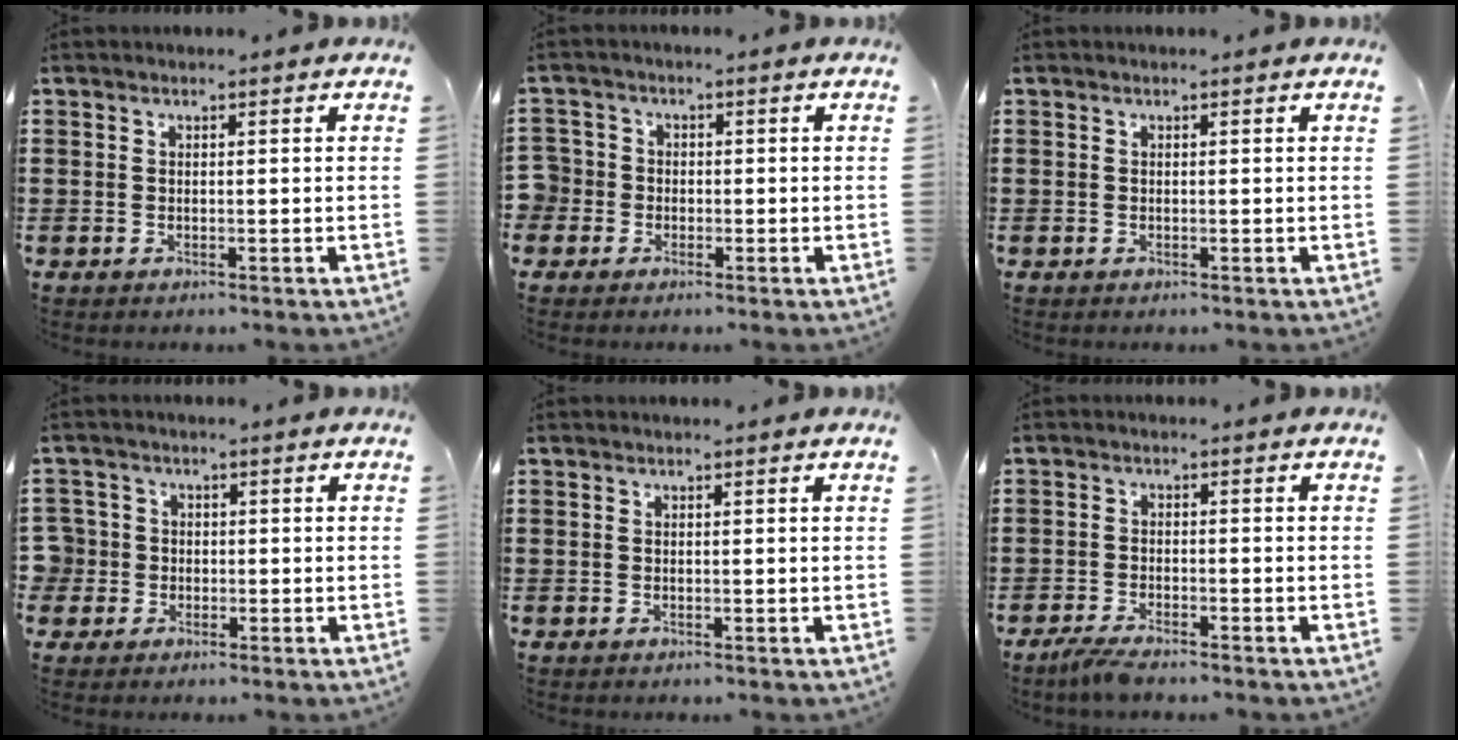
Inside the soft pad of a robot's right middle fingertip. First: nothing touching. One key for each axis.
{"total": 3.1, "fx": -1.1, "fy": 2.9, "fz": 0.2, "tx": -0.033, "ty": 0.001, "tz": -0.032}
{"total": 0.0}
{"total": 3.5, "fx": -0.6, "fy": 3.4, "fz": 0.5, "tx": -0.039, "ty": 0.003, "tz": -0.022}
{"total": 0.0}
{"total": 2.6, "fx": -2.3, "fy": 0.1, "fz": 1.3, "tx": -0.037, "ty": -0.006, "tz": -0.048}